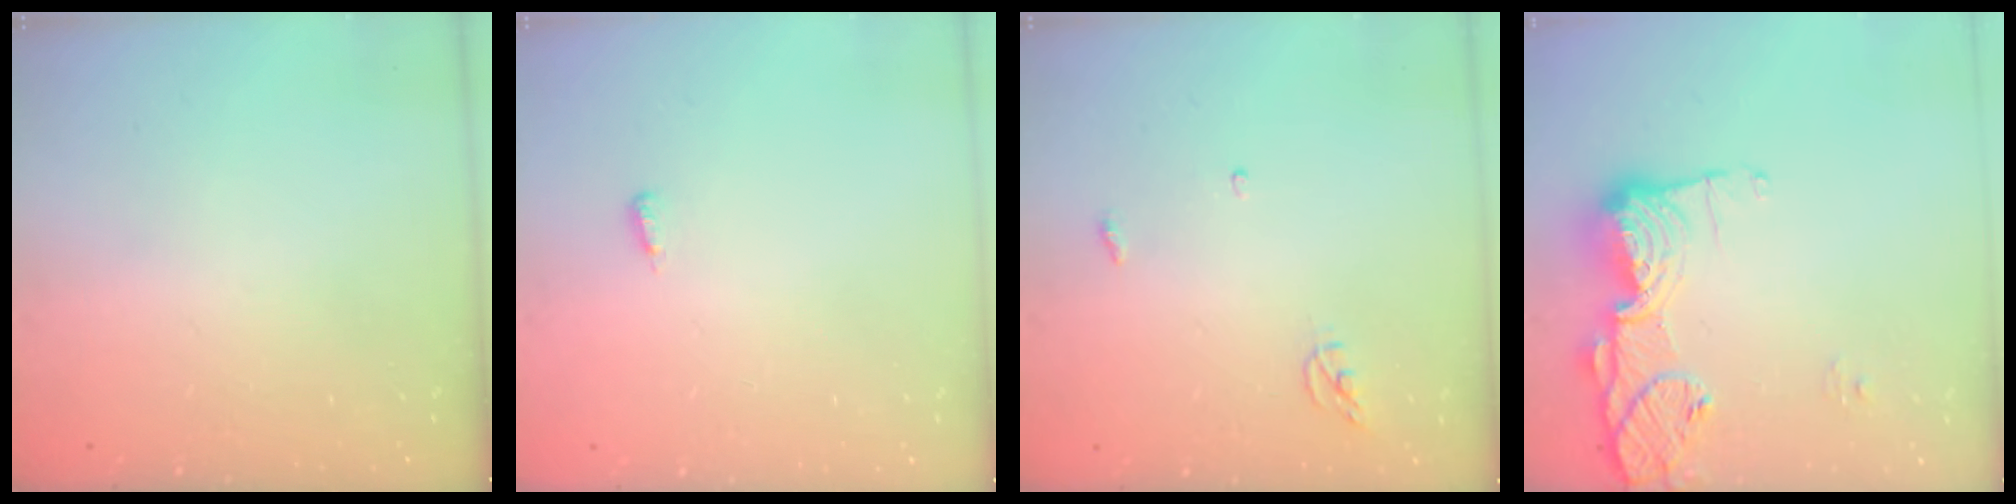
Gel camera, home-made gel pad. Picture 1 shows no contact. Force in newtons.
{"total": 3.6, "press": 2.7, "slide": 2.4}
{"total": 3.6, "press": 3.6, "slide": 0.3}
{"total": 14.2, "press": 14.2, "slide": 1.5}